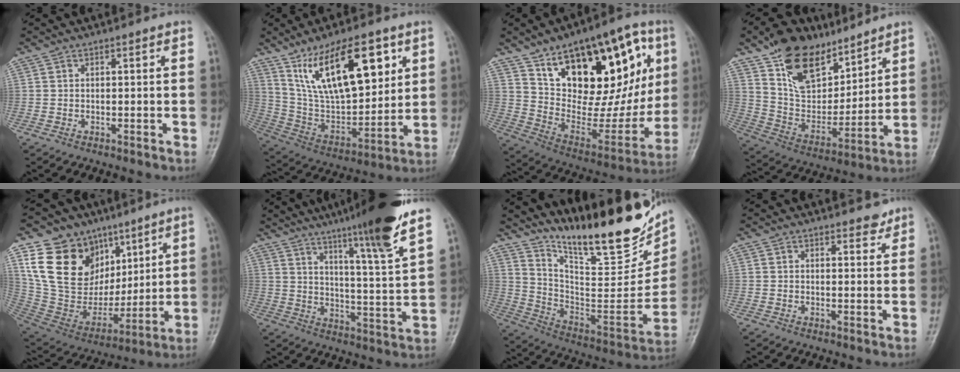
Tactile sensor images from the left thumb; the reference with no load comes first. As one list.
[{"total": 21.4, "force": [10.3, 9.4, 16.3], "torque": [-0.237, -0.038, 0.195]}, {"total": 30.0, "force": [12.6, 14.6, 23.0], "torque": [-0.289, -0.007, 0.213]}, {"total": 18.6, "force": [12.5, 9.7, 9.7], "torque": [-0.115, -0.061, 0.234]}, {"total": 21.5, "force": [10.0, 16.0, 10.4], "torque": [-0.152, -0.022, 0.205]}, {"total": 18.0, "force": [13.3, -0.3, 12.2], "torque": [-0.176, -0.068, 0.193]}, {"total": 28.3, "force": [20.1, 8.5, 18.1], "torque": [-0.238, -0.104, 0.313]}, {"total": 2.2, "force": [1.9, 0.9, 0.6], "torque": [0.007, -0.014, 0.022]}]